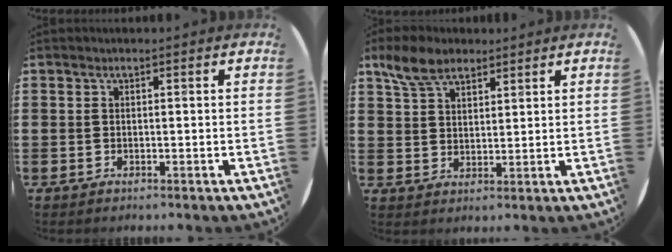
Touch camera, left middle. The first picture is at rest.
{"total": 6.0, "force": [4.6, 2.8, 2.6], "torque": [-0.063, 0.004, 0.088]}